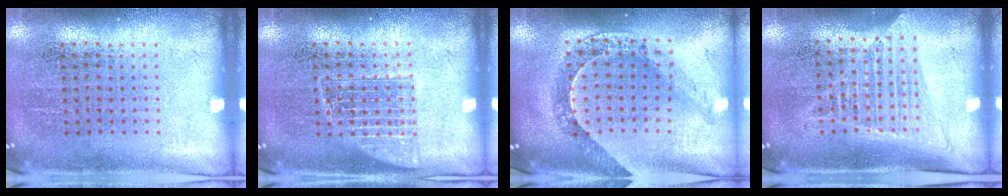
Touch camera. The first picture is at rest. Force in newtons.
{"total": 2.0, "press": 2.0, "slide": 0.4}
{"total": 0.8, "press": 0.7, "slide": 0.1}
{"total": 1.3, "press": 1.2, "slide": 0.5}